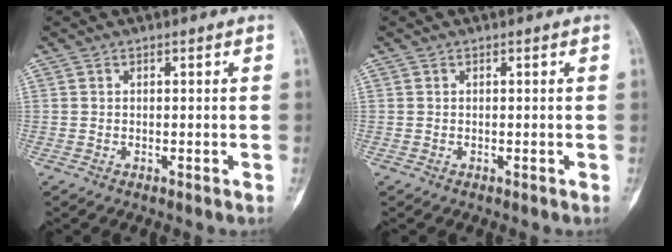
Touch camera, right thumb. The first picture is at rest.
{"total": 0.0}